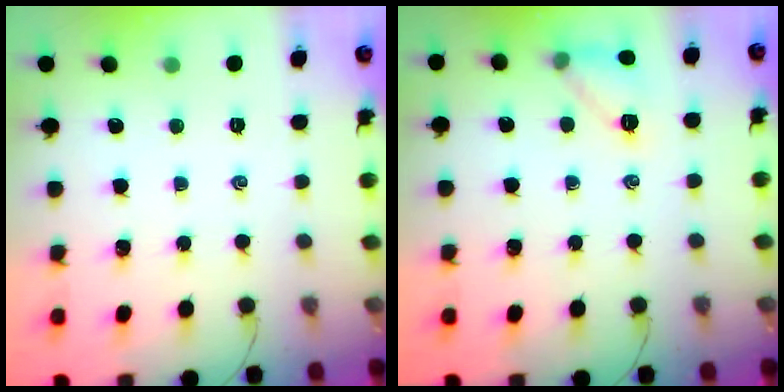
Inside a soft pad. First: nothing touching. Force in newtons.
{"total": 9.1, "press": 9.1, "slide": 0.6}